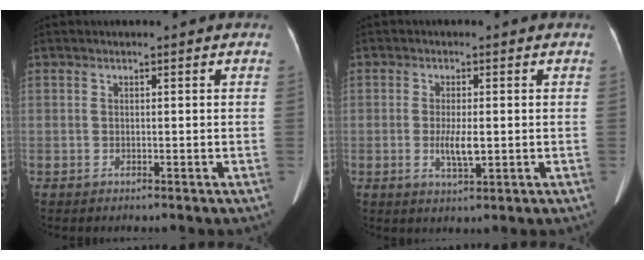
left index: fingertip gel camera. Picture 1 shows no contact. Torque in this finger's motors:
{"motor_torque": [0.52, 0.07, 0.21, 0.02]}